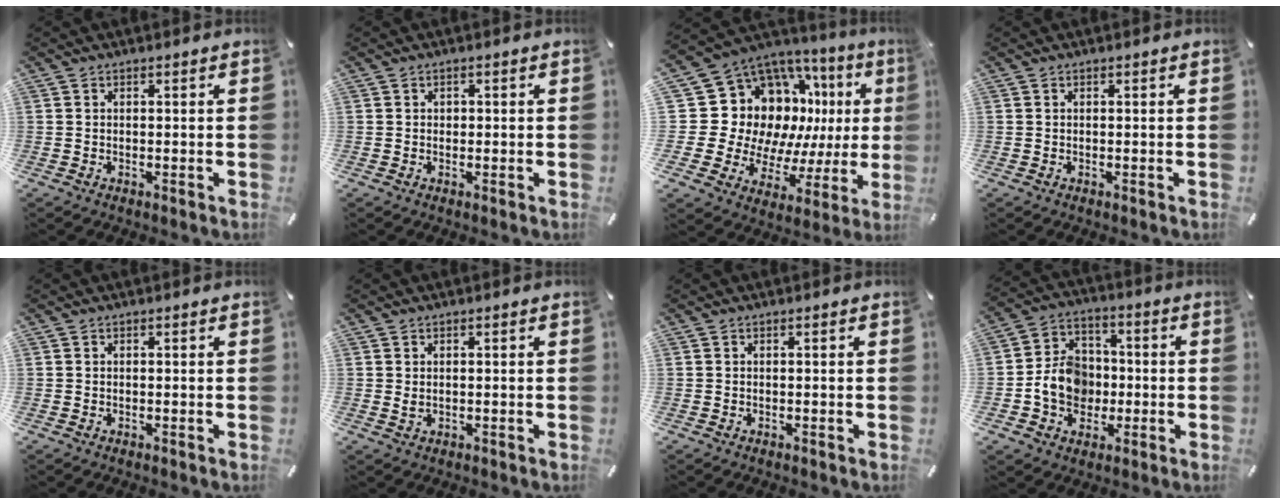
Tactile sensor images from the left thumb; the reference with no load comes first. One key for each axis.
{"total": 0.7, "fx": 0.0, "fy": 0.7, "fz": 0.1, "tx": -0.001, "ty": 0.006, "tz": -0.001}
{"total": 16.9, "fx": 5.6, "fy": 13.0, "fz": 9.3, "tx": -0.140, "ty": -0.084, "tz": 0.137}
{"total": 0.0}
{"total": 0.0}
{"total": 1.4, "fx": 0.1, "fy": 1.0, "fz": 0.9, "tx": -0.019, "ty": 0.003, "tz": 0.002}
{"total": 0.0}
{"total": 10.5, "fx": -1.9, "fy": 9.1, "fz": 5.0, "tx": -0.100, "ty": 0.023, "tz": -0.032}